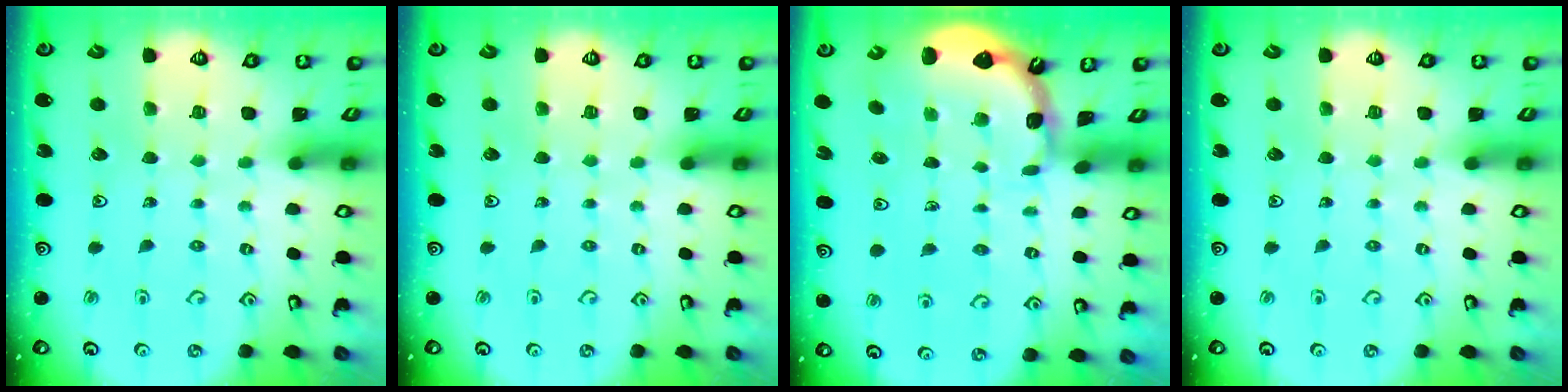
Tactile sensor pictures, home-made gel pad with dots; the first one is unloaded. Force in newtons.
{"total": 0.0}
{"total": 1.3, "press": 1.3, "slide": 0.1}
{"total": 0.0}